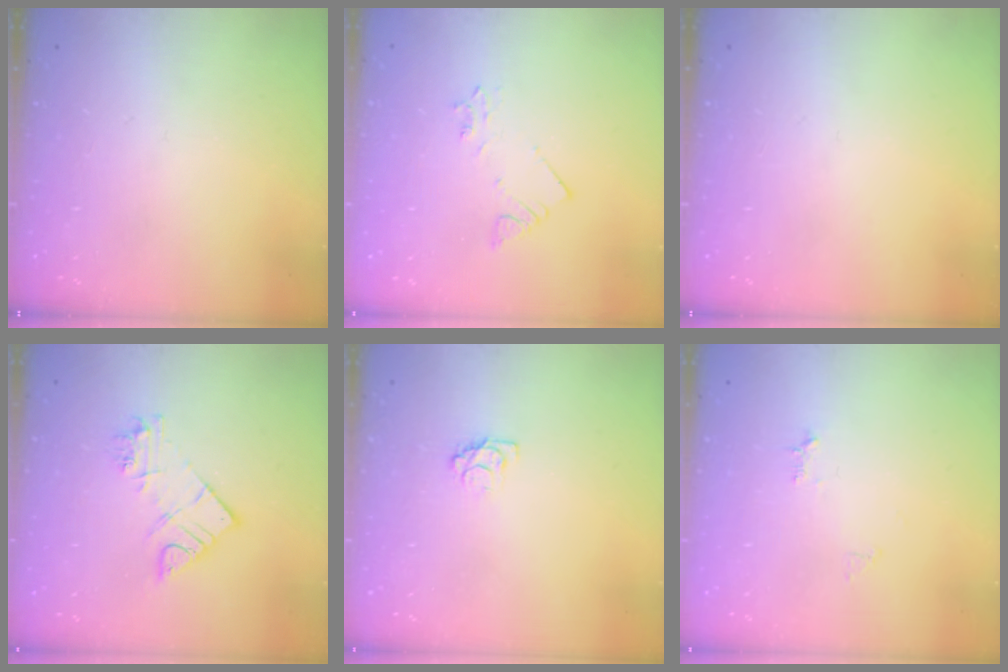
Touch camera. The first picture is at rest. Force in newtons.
{"total": 2.7, "press": 2.7, "slide": 0.3}
{"total": 0.0}
{"total": 10.0, "press": 9.9, "slide": 0.9}
{"total": 3.6, "press": 3.6, "slide": 0.4}
{"total": 4.9, "press": 4.9, "slide": 0.5}